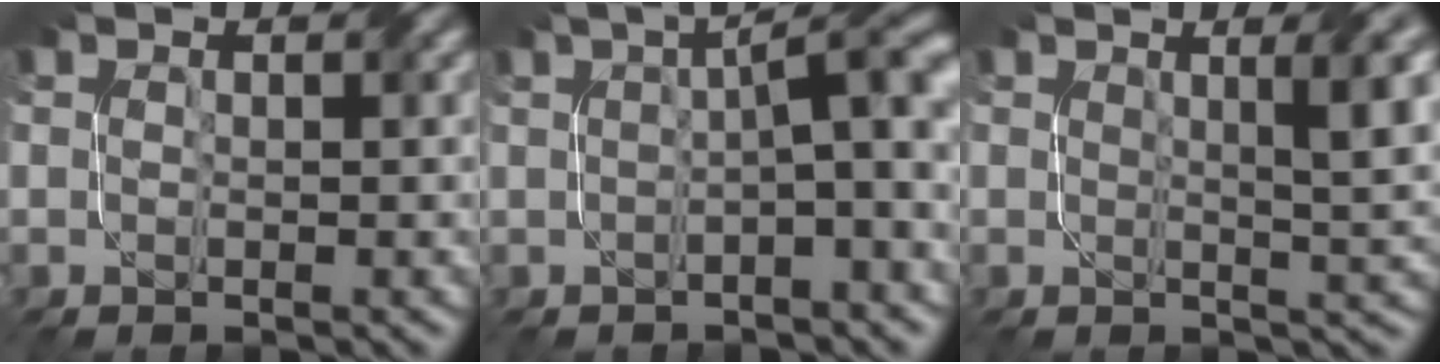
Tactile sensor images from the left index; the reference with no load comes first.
{"total": 6.7, "force": [0.5, 1.7, 6.4], "torque": [-0.059, 0.025, 0.007]}
{"total": 4.4, "force": [1.2, 1.0, 4.2], "torque": [-0.040, 0.009, 0.020]}